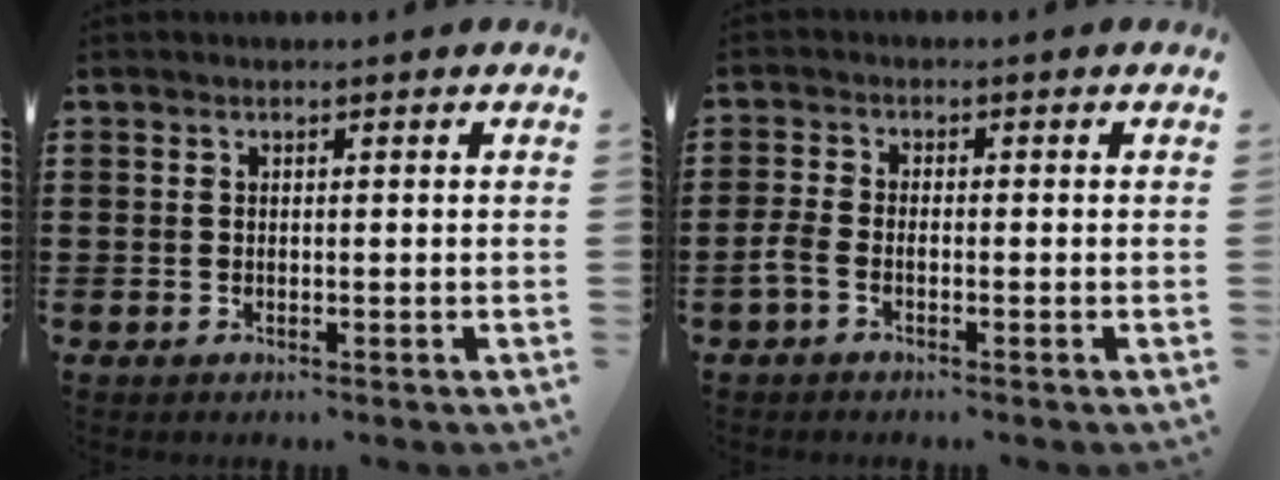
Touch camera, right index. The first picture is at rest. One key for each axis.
{"total": 1.9, "fx": -1.1, "fy": 0.6, "fz": 1.4, "tx": -0.041, "ty": -0.003, "tz": -0.027}